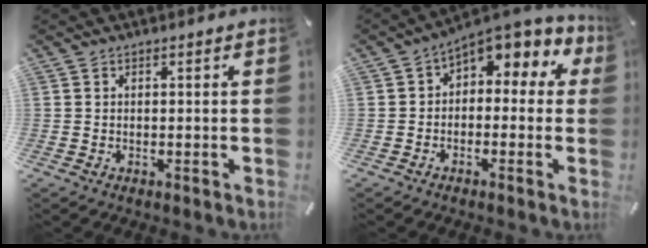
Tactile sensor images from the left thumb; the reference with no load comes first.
{"total": 4.6, "force": [1.7, 3.1, 2.9], "torque": [-0.056, -0.015, 0.028]}